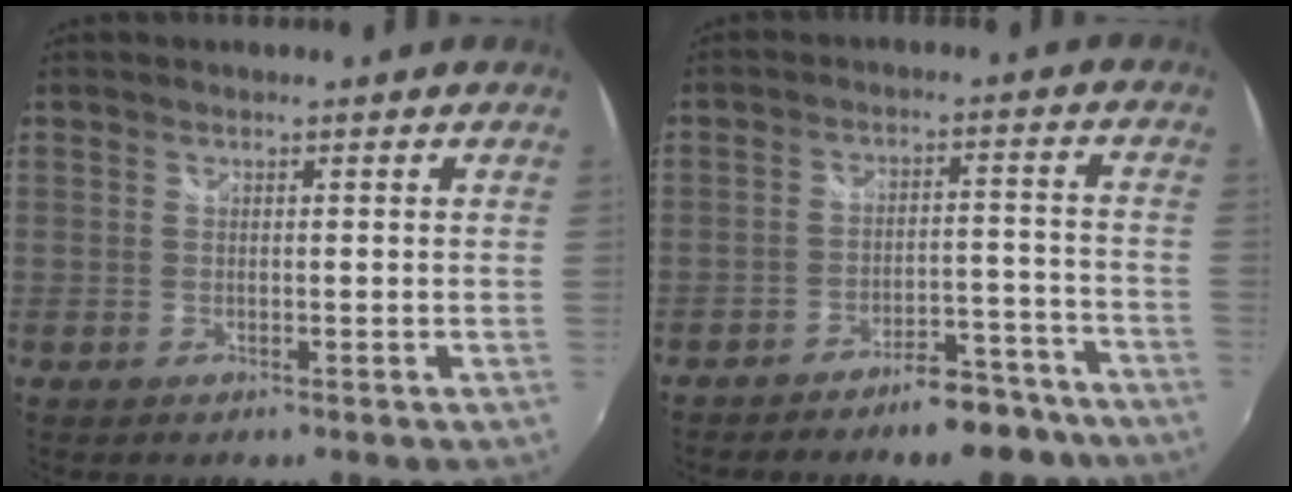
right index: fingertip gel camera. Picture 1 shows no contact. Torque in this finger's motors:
{"motor_torque": [0.72, -0.72, 0.17, 0.05]}